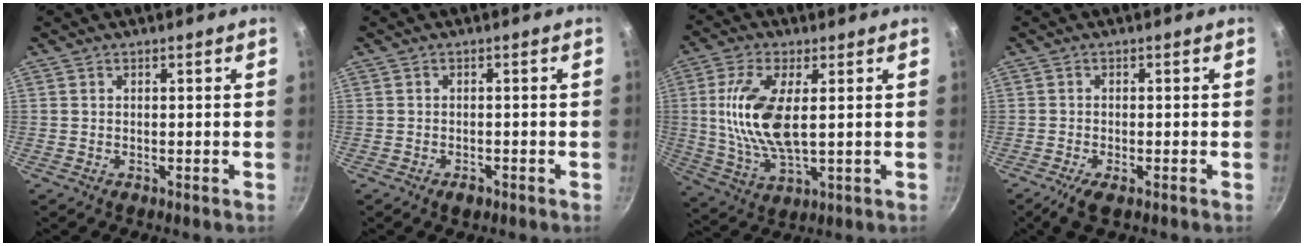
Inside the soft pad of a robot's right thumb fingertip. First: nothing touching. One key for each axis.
{"total": 1.9, "fx": -1.2, "fy": 1.0, "fz": 1.0, "tx": -0.019, "ty": 0.011, "tz": -0.015}
{"total": 13.1, "fx": 1.8, "fy": 5.6, "fz": 11.7, "tx": -0.240, "ty": -0.007, "tz": 0.038}
{"total": 3.5, "fx": -2.0, "fy": 1.0, "fz": 2.7, "tx": -0.060, "ty": 0.002, "tz": -0.039}